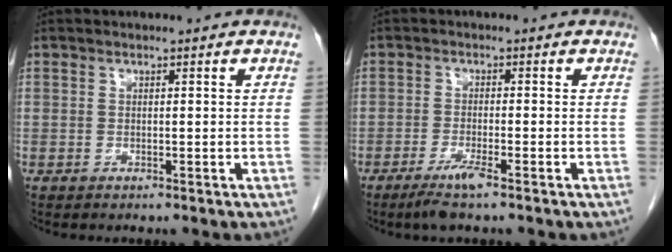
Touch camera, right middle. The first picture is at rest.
{"total": 3.7, "force": [-2.5, -0.1, 2.8], "torque": [-0.060, -0.010, -0.050]}